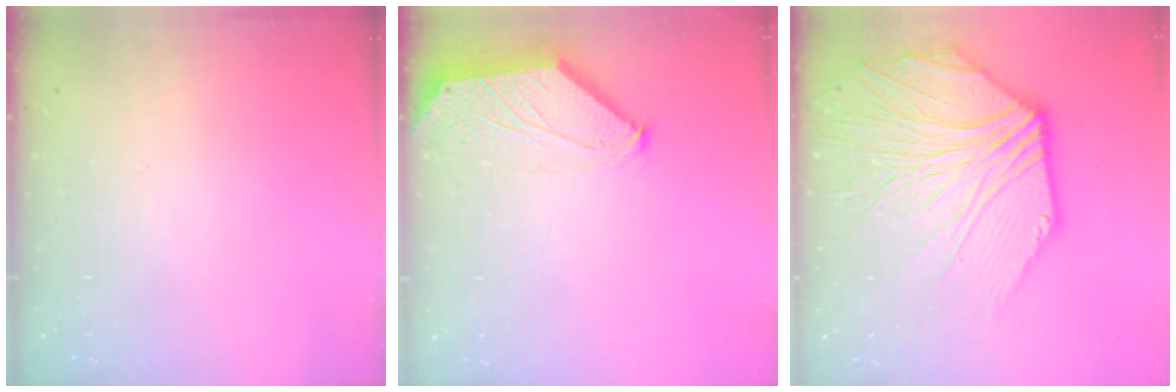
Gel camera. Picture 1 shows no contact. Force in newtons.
{"total": 0.0}
{"total": 9.3, "press": 9.2, "slide": 1.4}